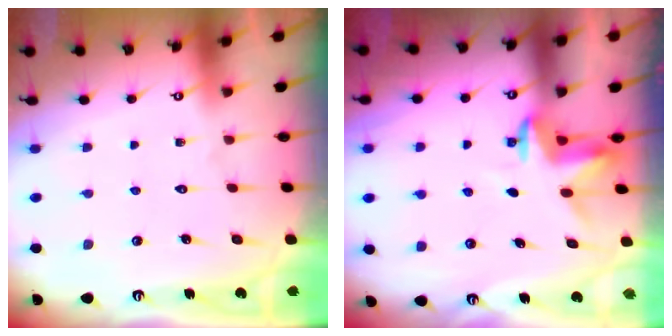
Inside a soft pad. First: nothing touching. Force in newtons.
{"total": 4.0, "press": 4.0, "slide": 0.2}